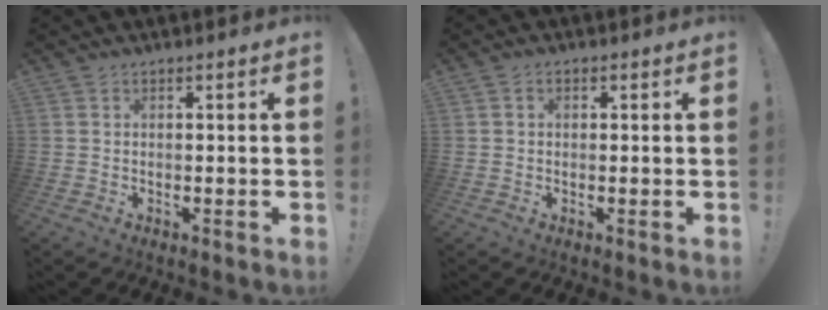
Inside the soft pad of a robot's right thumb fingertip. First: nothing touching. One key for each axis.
{"total": 1.2, "fx": 0.0, "fy": 1.0, "fz": 0.6, "tx": -0.005, "ty": 0.001, "tz": -0.002}